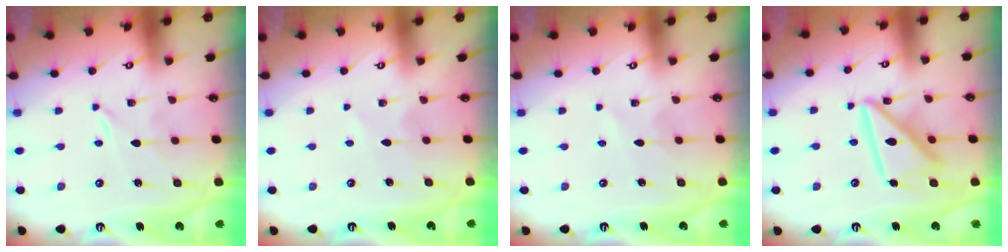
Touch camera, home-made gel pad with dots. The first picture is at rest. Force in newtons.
{"total": 0.6, "press": 0.6, "slide": 0.2}
{"total": 2.7, "press": 2.7, "slide": 0.3}
{"total": 14.7, "press": 14.6, "slide": 1.6}